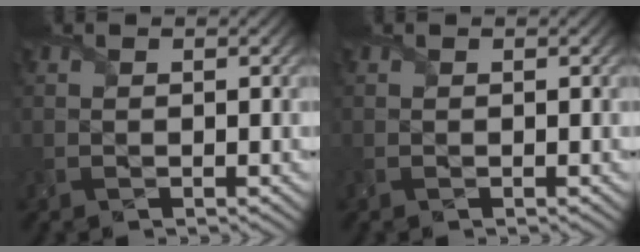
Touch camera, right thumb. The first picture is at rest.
{"total": 0.0}